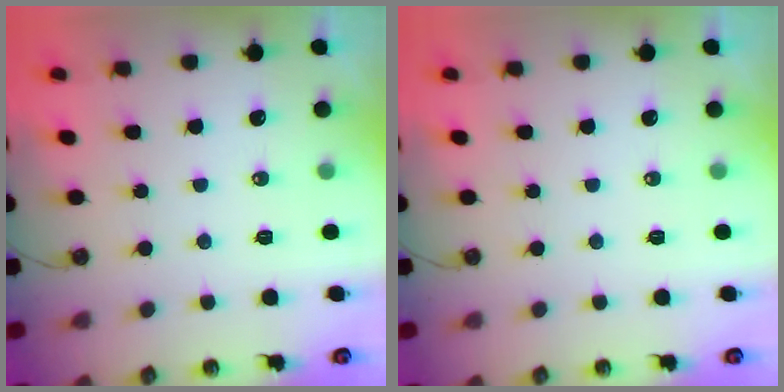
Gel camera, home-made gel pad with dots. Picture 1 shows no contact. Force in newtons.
{"total": 0.0}